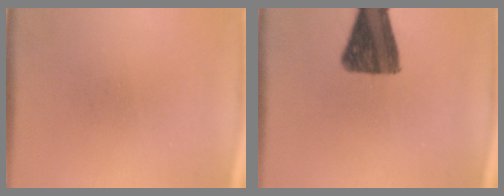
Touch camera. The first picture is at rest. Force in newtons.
{"total": 12.1}